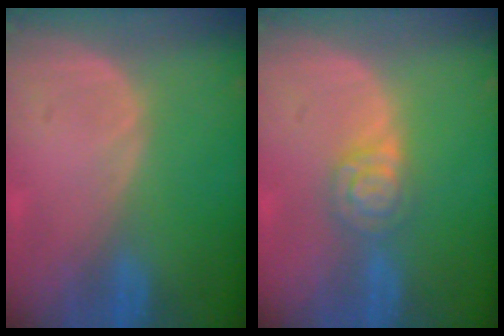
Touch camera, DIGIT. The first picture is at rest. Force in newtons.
{"total": 4.8, "press": 4.1, "slide": 2.4}